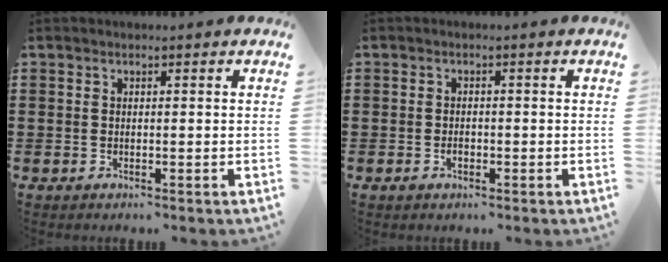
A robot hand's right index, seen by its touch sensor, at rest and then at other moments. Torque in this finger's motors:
{"motor_torque": [0.81, 0.52, 0.22, 0.06]}